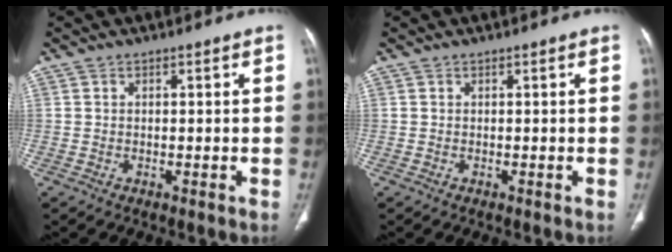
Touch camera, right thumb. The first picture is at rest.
{"total": 0.0}